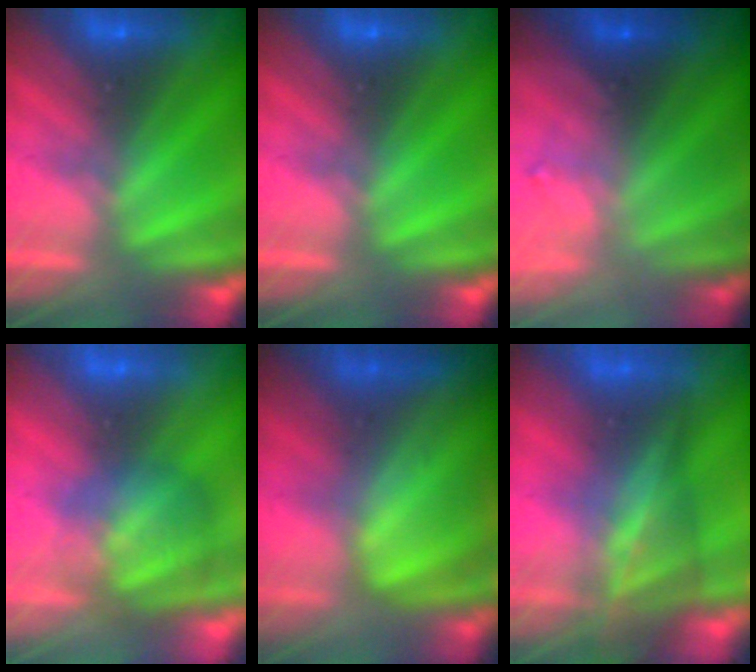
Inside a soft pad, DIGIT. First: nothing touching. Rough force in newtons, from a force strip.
{"total": 0.0}
{"total": 7.4}
{"total": 3.2}
{"total": 7.8}
{"total": 7.9}